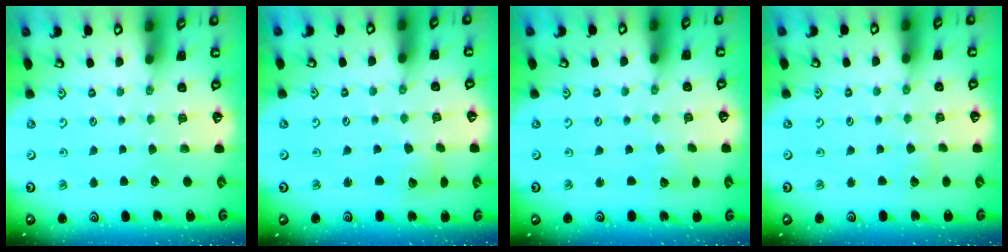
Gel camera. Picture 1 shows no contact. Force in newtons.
{"total": 3.6, "press": 3.6, "slide": 0.5}
{"total": 2.8, "press": 2.8, "slide": 0.1}
{"total": 2.3, "press": 2.3, "slide": 0.1}